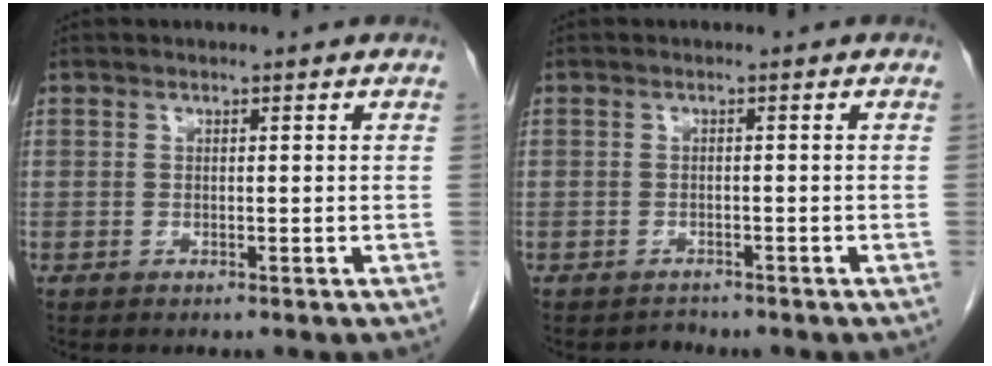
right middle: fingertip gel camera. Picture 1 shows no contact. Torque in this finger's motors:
{"motor_torque": [-0.33, -0.03, -0.13, -0.03]}